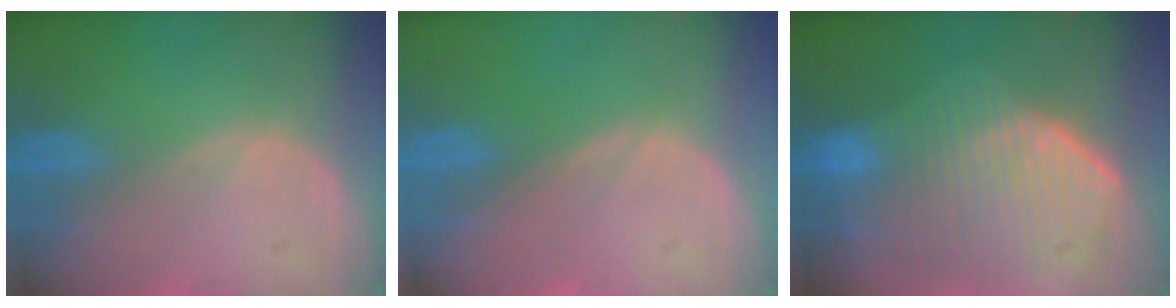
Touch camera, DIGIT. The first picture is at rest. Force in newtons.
{"total": 0.0}
{"total": 10.8, "press": 9.4, "slide": 5.3}